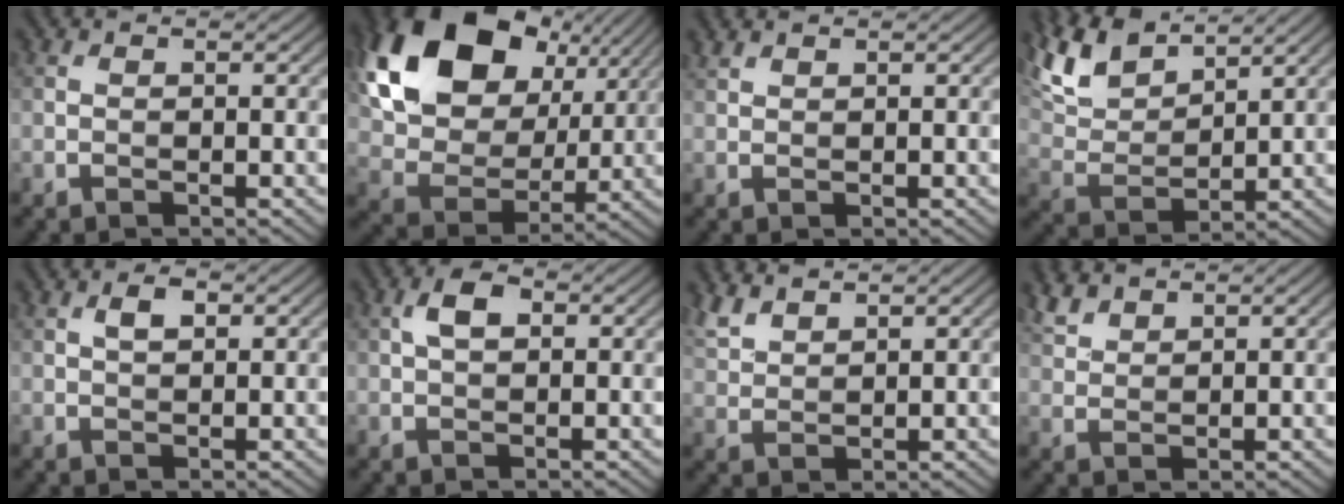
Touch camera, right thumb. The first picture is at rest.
{"total": 19.5, "force": [8.7, 13.6, 11.1], "torque": [-0.255, 0.030, 0.166]}
{"total": 1.0, "force": [1.0, 0.2, 0.3], "torque": [-0.014, 0.005, 0.026]}
{"total": 9.5, "force": [7.1, 3.4, 5.4], "torque": [-0.145, 0.017, 0.146]}
{"total": 1.9, "force": [0.7, 1.0, 1.5], "torque": [-0.028, 0.003, 0.011]}
{"total": 3.1, "force": [0.7, 1.7, 2.4], "torque": [-0.050, 0.010, 0.010]}
{"total": 3.9, "force": [3.3, 1.2, 1.7], "torque": [-0.047, 0.006, 0.077]}
{"total": 3.1, "force": [2.6, 1.1, 1.3], "torque": [-0.036, 0.008, 0.063]}